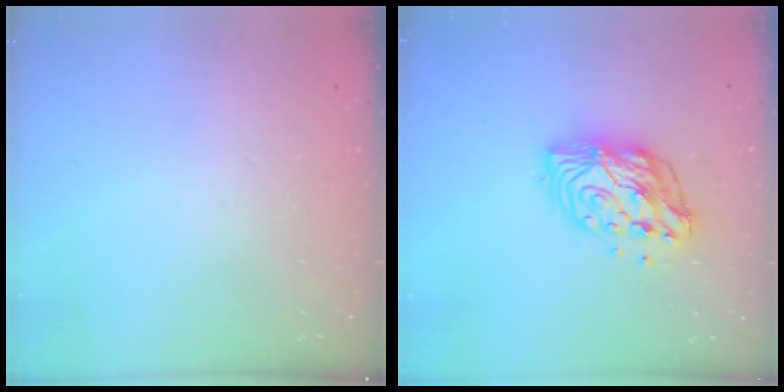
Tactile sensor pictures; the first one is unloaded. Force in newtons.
{"total": 12.6, "press": 12.6, "slide": 1.1}